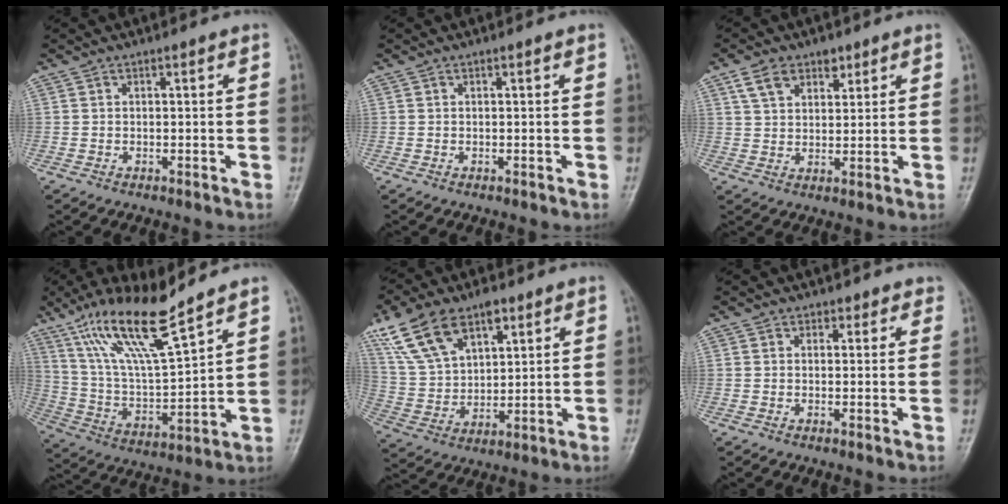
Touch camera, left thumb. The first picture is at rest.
{"total": 0.0}
{"total": 6.7, "force": [4.0, 4.3, 3.3], "torque": [-0.034, -0.014, 0.072]}
{"total": 16.7, "force": [11.8, 2.7, 11.5], "torque": [-0.204, -0.057, 0.233]}
{"total": 15.0, "force": [8.6, 8.2, 9.2], "torque": [-0.155, -0.018, 0.170]}
{"total": 1.8, "force": [1.2, 1.2, -0.1], "torque": [0.028, -0.006, 0.008]}